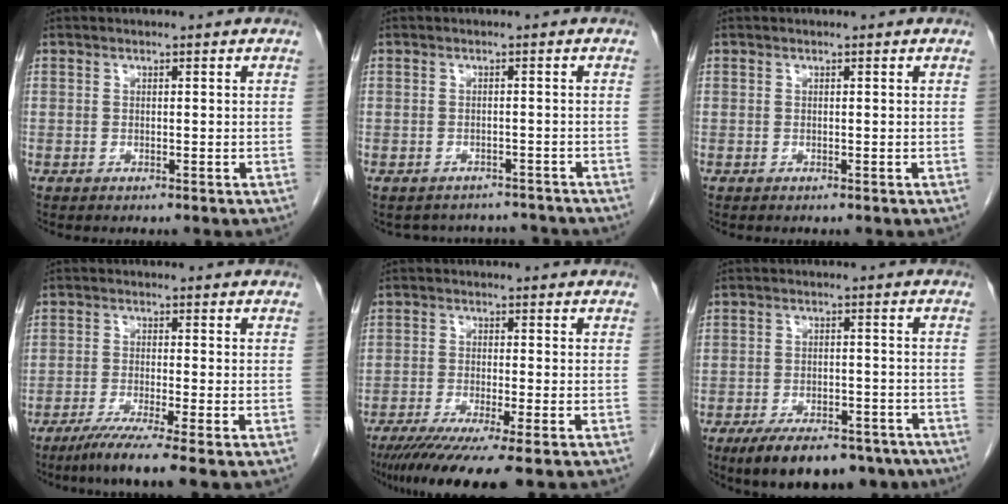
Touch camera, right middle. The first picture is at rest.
{"total": 6.5, "force": [-6.0, 2.3, 0.0], "torque": [0.001, 0.022, -0.066]}
{"total": 0.0}
{"total": 7.0, "force": [-4.8, -0.7, 5.0], "torque": [-0.084, -0.021, -0.083]}
{"total": 10.6, "force": [-7.6, 0.0, 7.4], "torque": [-0.111, -0.027, -0.120]}
{"total": 14.2, "force": [-10.4, 6.4, 7.3], "torque": [-0.105, 0.001, -0.145]}